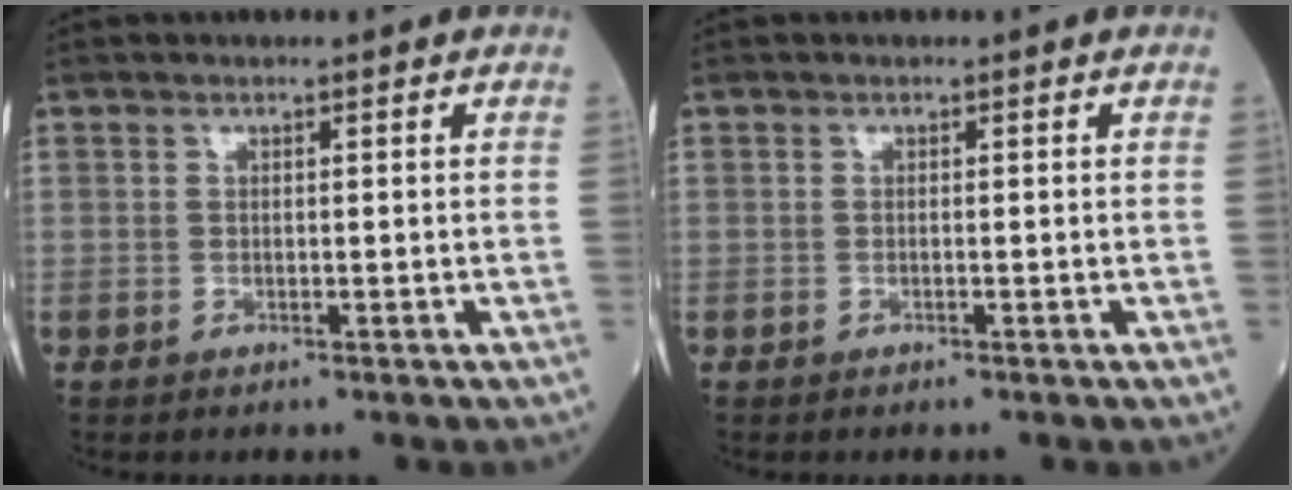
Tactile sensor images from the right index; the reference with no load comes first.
{"total": 0.0}